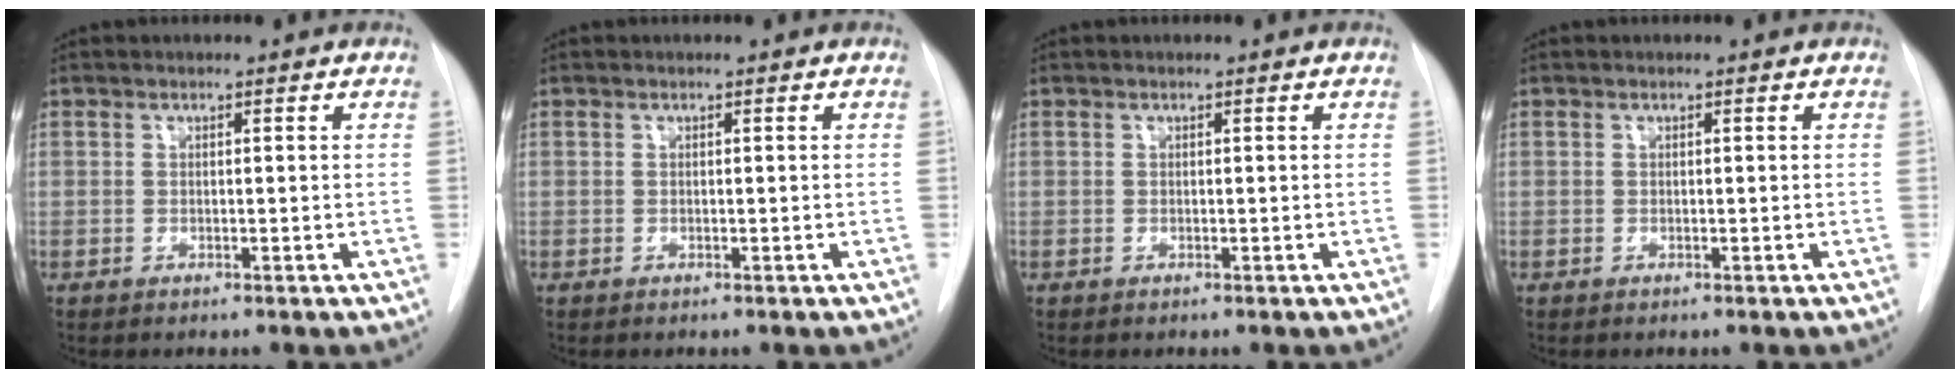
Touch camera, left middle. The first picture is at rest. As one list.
[{"total": 0.0}, {"total": 0.0}, {"total": 0.0}]